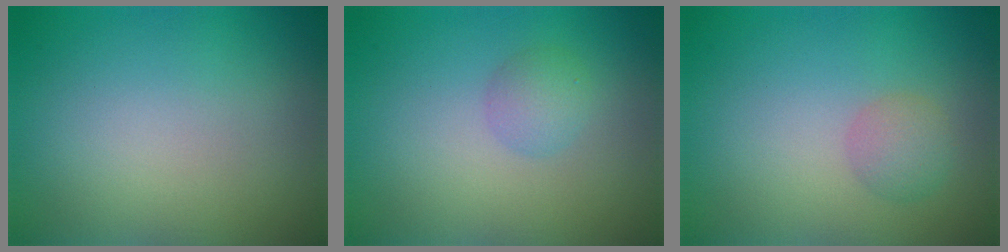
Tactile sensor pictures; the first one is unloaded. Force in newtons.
{"total": 1.7, "press": 1.7, "slide": 0.1}
{"total": 1.6, "press": 1.6, "slide": 0.1}